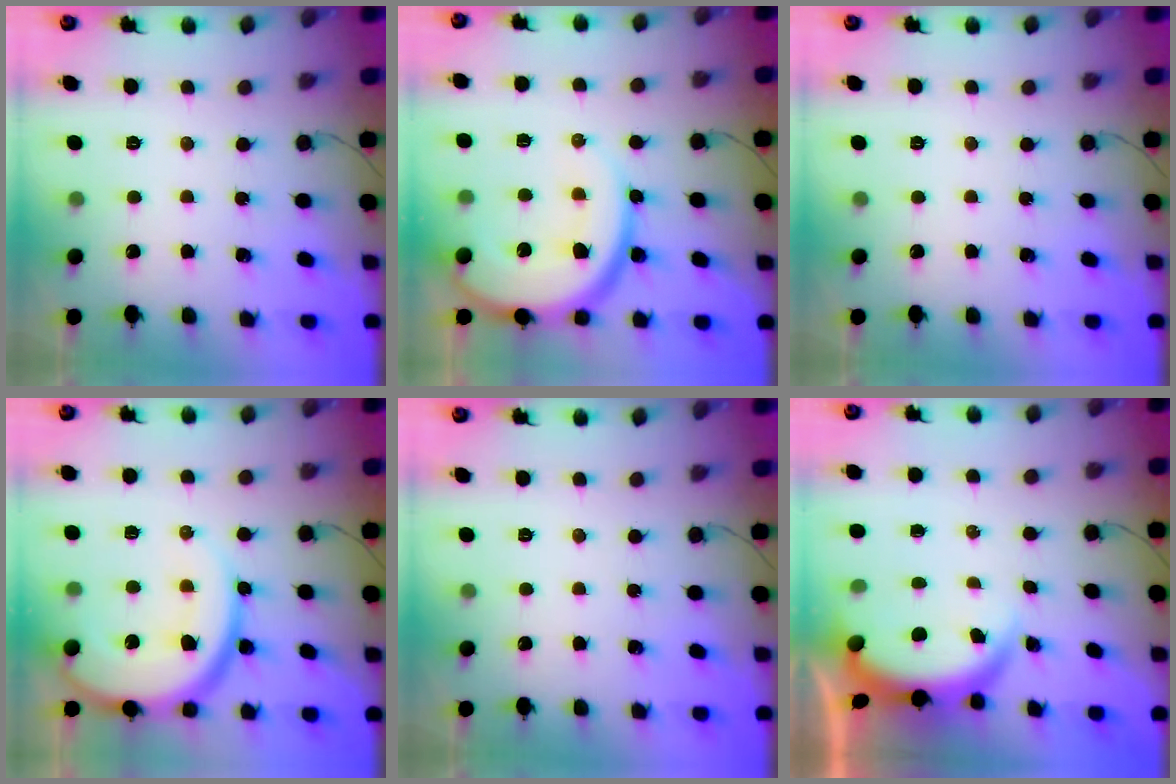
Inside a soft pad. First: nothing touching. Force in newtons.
{"total": 15.0, "press": 14.9, "slide": 1.2}
{"total": 0.0}
{"total": 15.0, "press": 14.9, "slide": 1.2}
{"total": 0.0}
{"total": 3.8, "press": 3.8, "slide": 0.2}